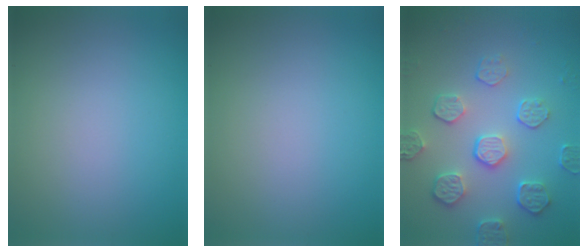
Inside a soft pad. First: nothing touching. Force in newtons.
{"total": 0.0}
{"total": 4.4, "press": 3.9, "slide": 2.0}